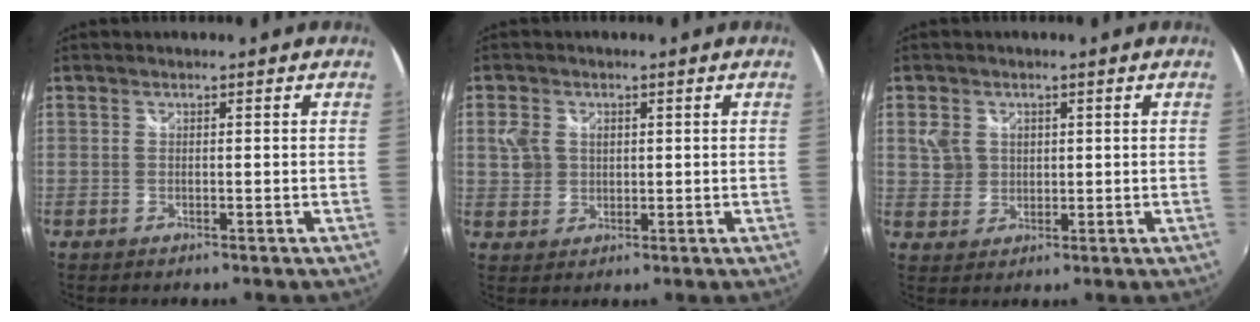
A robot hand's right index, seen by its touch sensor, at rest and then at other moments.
{"total": 4.3, "force": [1.0, 3.8, 1.9], "torque": [-0.035, 0.007, 0.021]}
{"total": 4.4, "force": [1.2, 3.9, 1.6], "torque": [-0.024, 0.008, 0.027]}